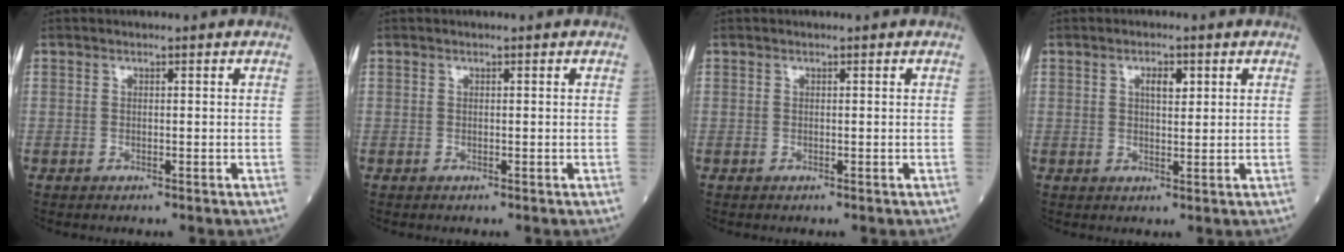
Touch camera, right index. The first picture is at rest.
{"total": 0.0}
{"total": 0.0}
{"total": 2.7, "force": [1.1, 1.0, 2.3], "torque": [-0.038, 0.000, 0.018]}